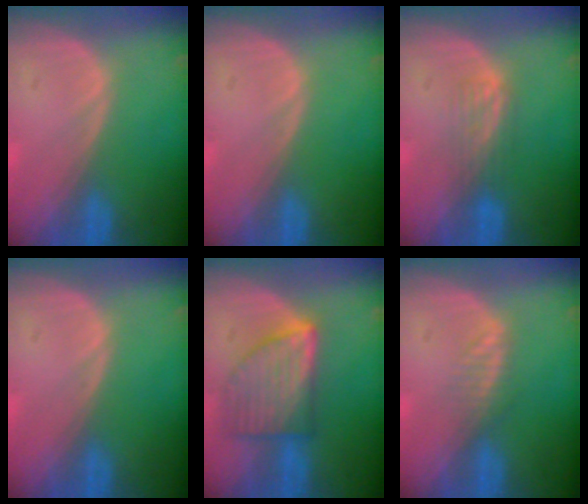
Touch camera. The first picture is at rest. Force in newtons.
{"total": 0.0}
{"total": 2.6, "press": 2.6, "slide": 0.4}
{"total": 0.0}
{"total": 7.6, "press": 7.6, "slide": 0.3}
{"total": 2.0, "press": 2.0, "slide": 0.2}